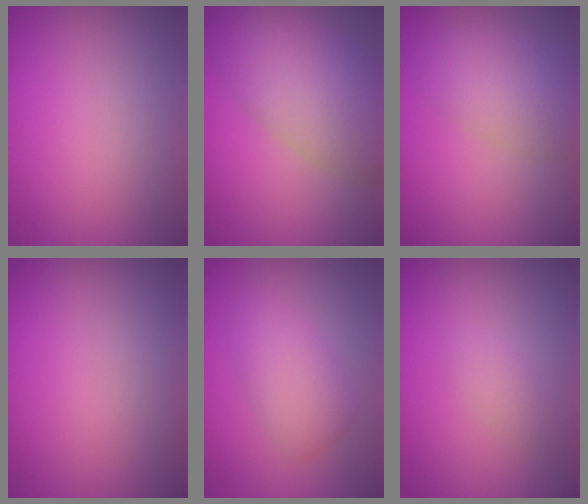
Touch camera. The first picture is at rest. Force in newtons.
{"total": 7.7, "press": 7.7, "slide": 0.5}
{"total": 4.8, "press": 4.8, "slide": 0.2}
{"total": 0.0}
{"total": 3.5, "press": 3.5, "slide": 0.1}
{"total": 1.2, "press": 1.2, "slide": 0.0}